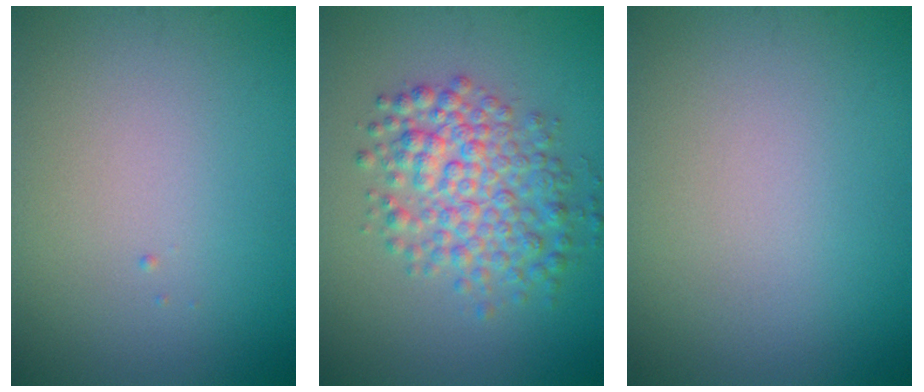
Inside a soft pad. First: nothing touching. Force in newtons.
{"total": 5.4, "press": 5.4, "slide": 0.1}
{"total": 0.0}